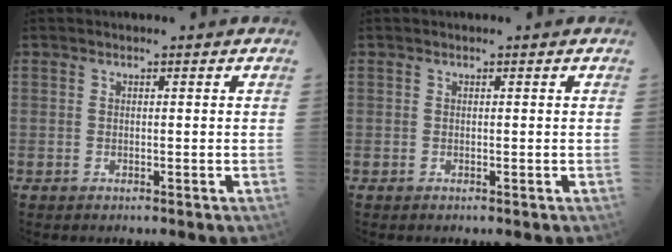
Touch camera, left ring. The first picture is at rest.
{"total": 0.0}